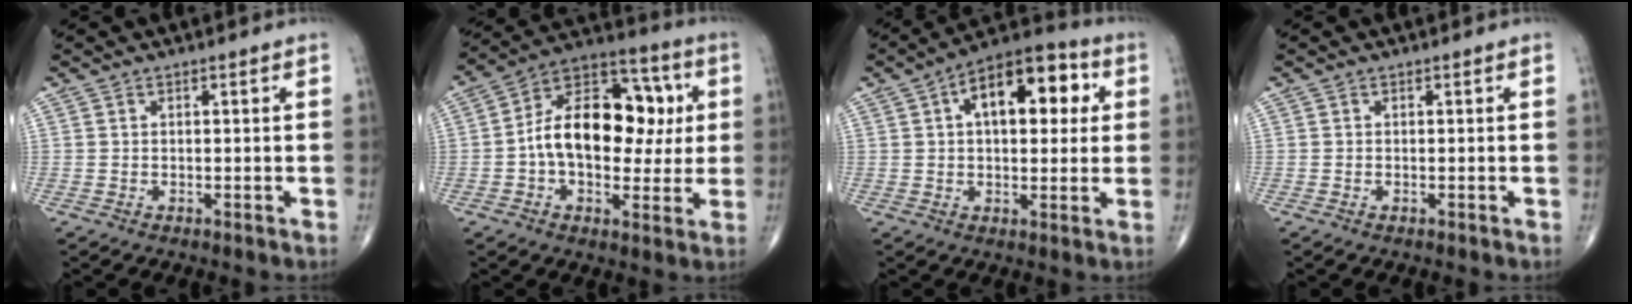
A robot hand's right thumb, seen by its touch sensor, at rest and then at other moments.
{"total": 19.9, "force": [1.2, 12.3, 15.6], "torque": [-0.210, 0.033, 0.013]}
{"total": 15.7, "force": [4.2, 8.2, 12.7], "torque": [-0.152, 0.024, 0.055]}
{"total": 0.0}